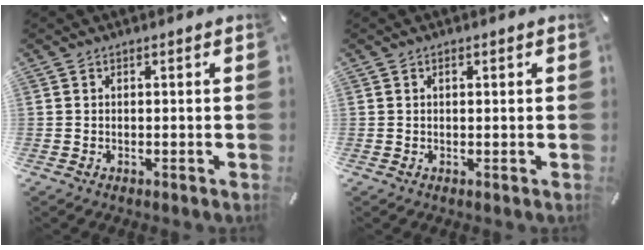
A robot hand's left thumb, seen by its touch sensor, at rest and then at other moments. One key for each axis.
{"total": 0.7, "fx": 0.3, "fy": 0.3, "fz": 0.6, "tx": -0.012, "ty": 0.002, "tz": 0.004}